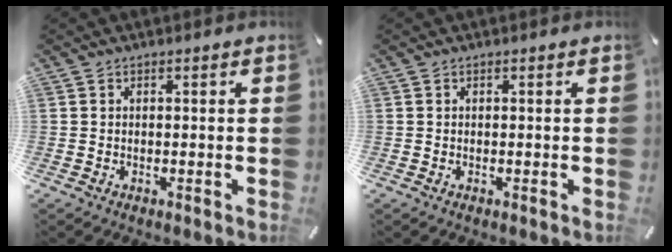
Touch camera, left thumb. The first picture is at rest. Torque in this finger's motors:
{"motor_torque": [0.00, 0.01, 0.00, 0.00, 0.00]}